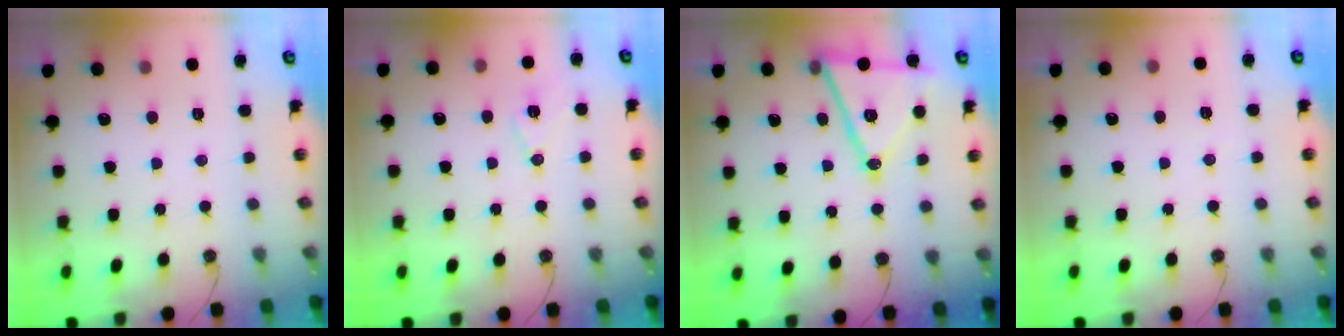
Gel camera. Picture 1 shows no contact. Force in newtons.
{"total": 8.5, "press": 7.7, "slide": 3.6}
{"total": 15.4, "press": 14.9, "slide": 3.8}
{"total": 4.7, "press": 1.7, "slide": 4.3}